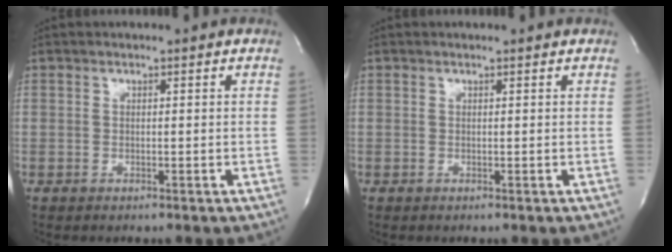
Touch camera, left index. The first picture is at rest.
{"total": 0.9, "force": [0.8, 0.1, 0.1], "torque": [-0.010, 0.004, 0.010]}